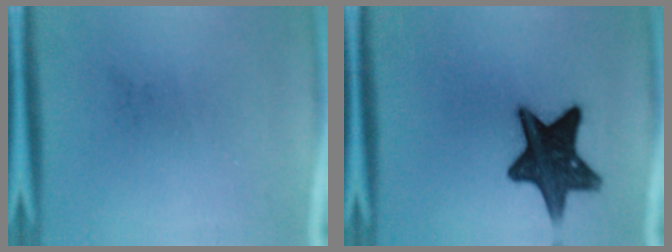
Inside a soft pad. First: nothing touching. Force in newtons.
{"total": 13.7}